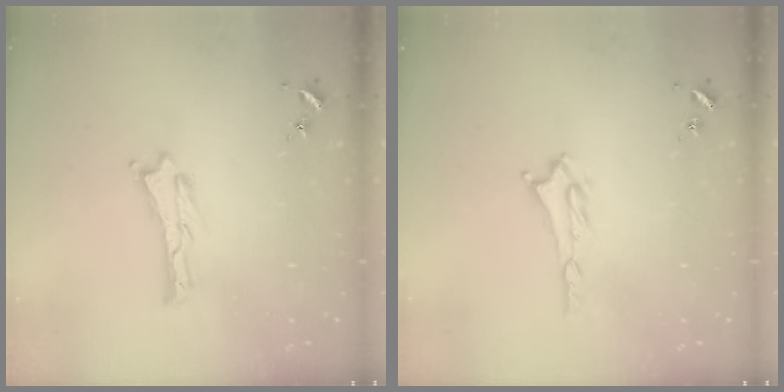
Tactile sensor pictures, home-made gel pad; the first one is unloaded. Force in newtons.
{"total": 1.3, "press": 1.3, "slide": 0.2}